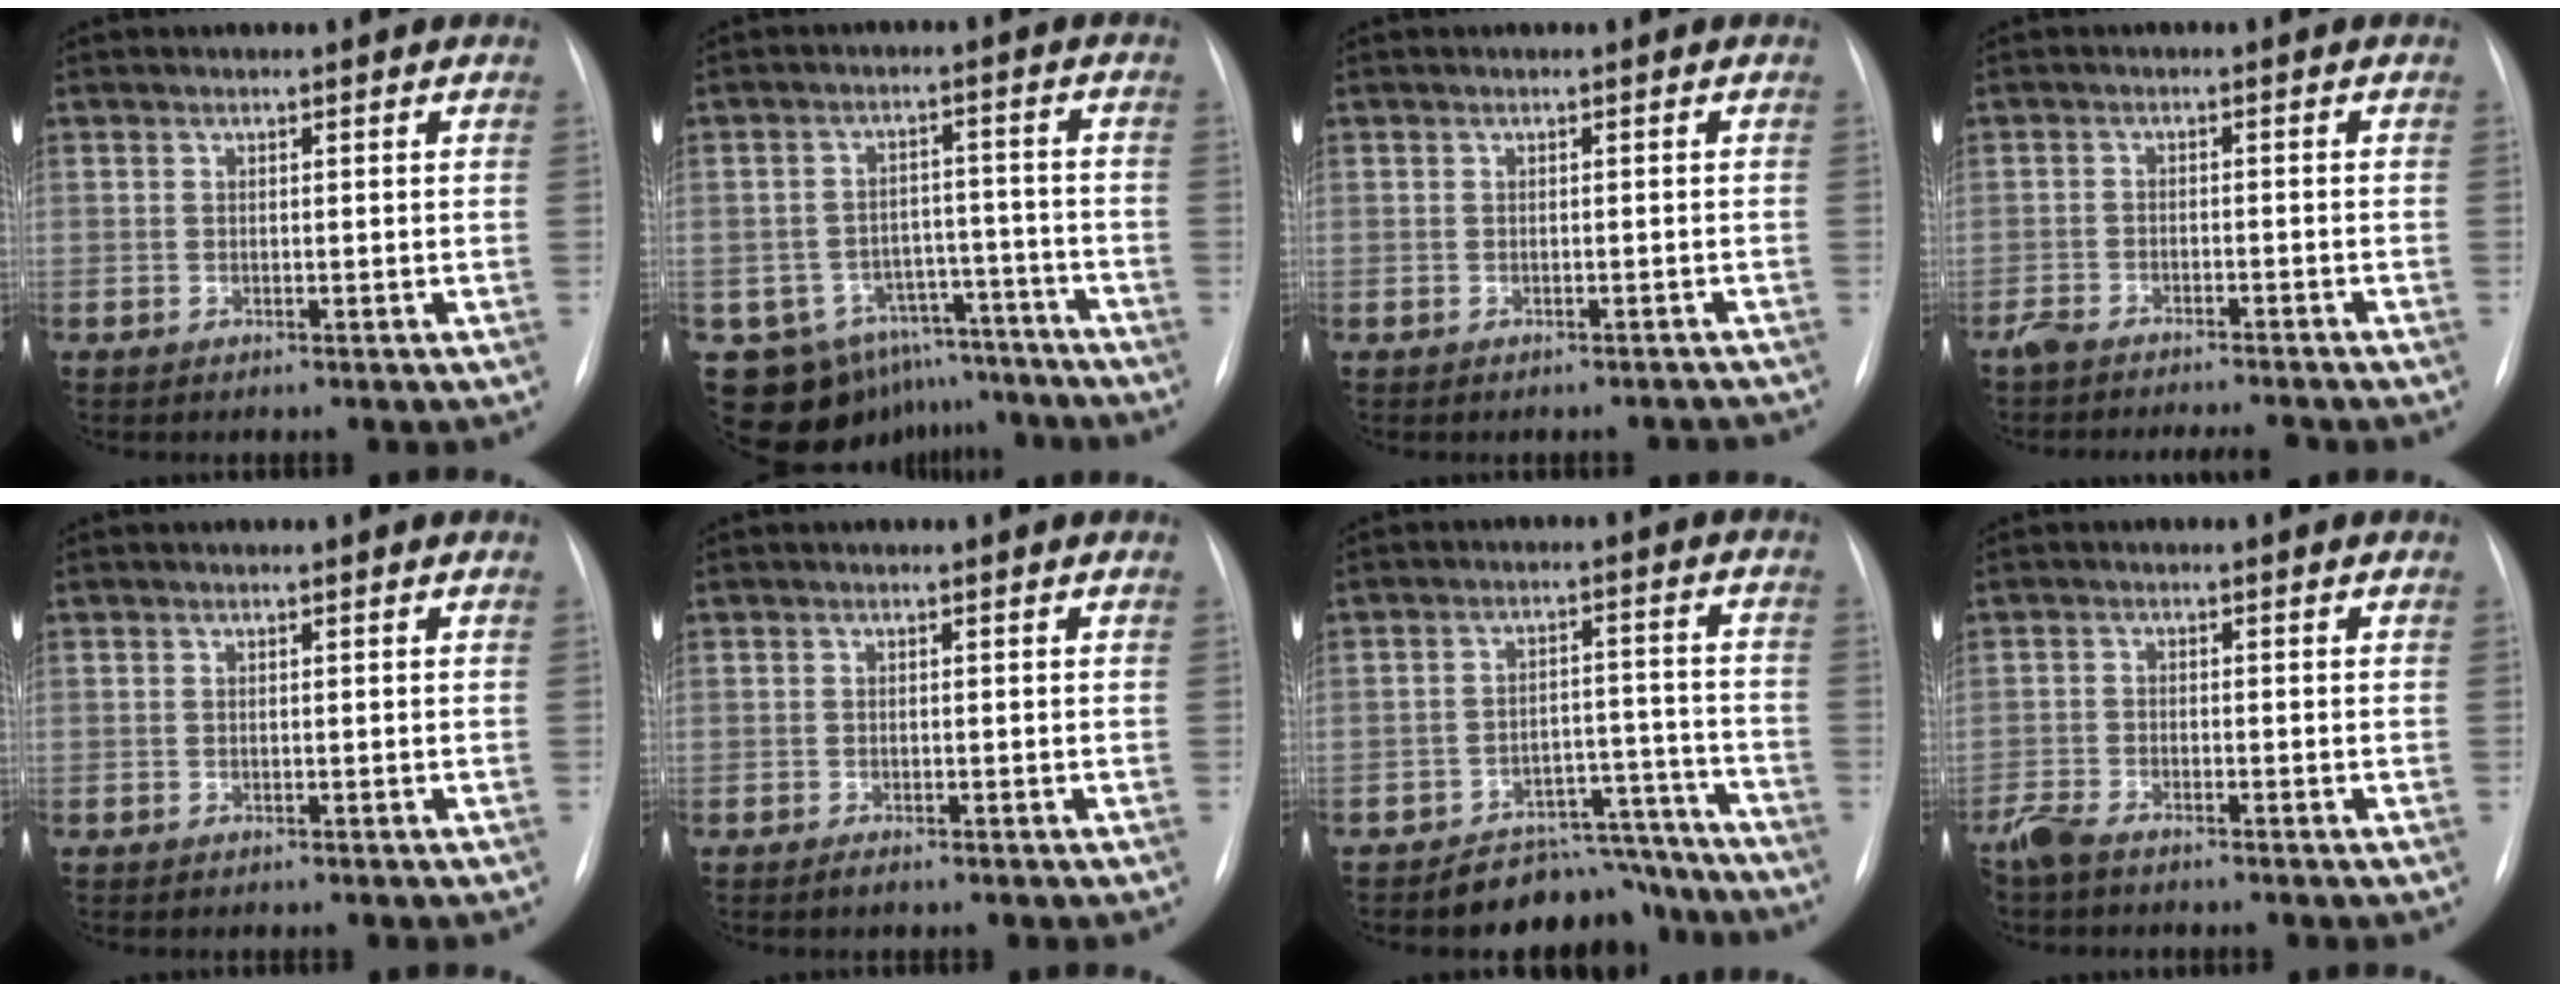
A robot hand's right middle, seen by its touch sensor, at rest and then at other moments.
{"total": 12.9, "force": [-9.9, 8.0, 1.9], "torque": [-0.025, 0.043, -0.127]}
{"total": 2.2, "force": [-2.1, 0.7, 0.3], "torque": [0.001, 0.000, -0.023]}
{"total": 9.2, "force": [-8.3, 1.6, 3.5], "torque": [-0.044, -0.002, -0.118]}
{"total": 0.0}
{"total": 0.8, "force": [-0.6, 0.1, 0.5], "torque": [-0.010, -0.002, -0.007]}
{"total": 9.4, "force": [-8.7, 3.7, -0.5], "torque": [0.041, 0.058, -0.121]}
{"total": 3.3, "force": [-2.9, 0.6, 1.4], "torque": [-0.031, -0.008, -0.059]}